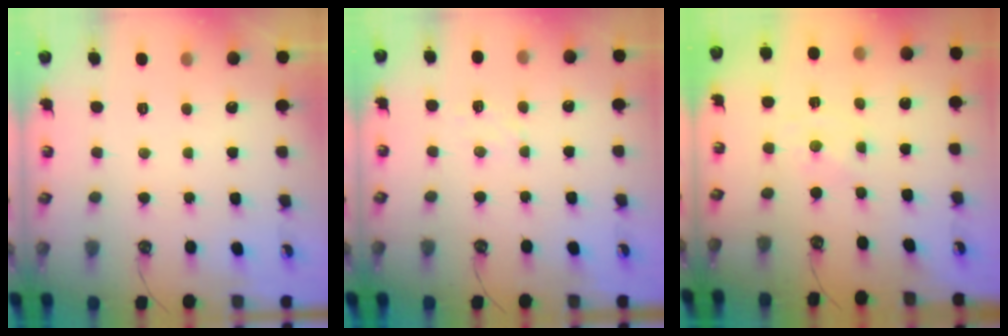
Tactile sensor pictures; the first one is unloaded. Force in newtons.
{"total": 5.8, "press": 5.8, "slide": 0.8}
{"total": 0.0}